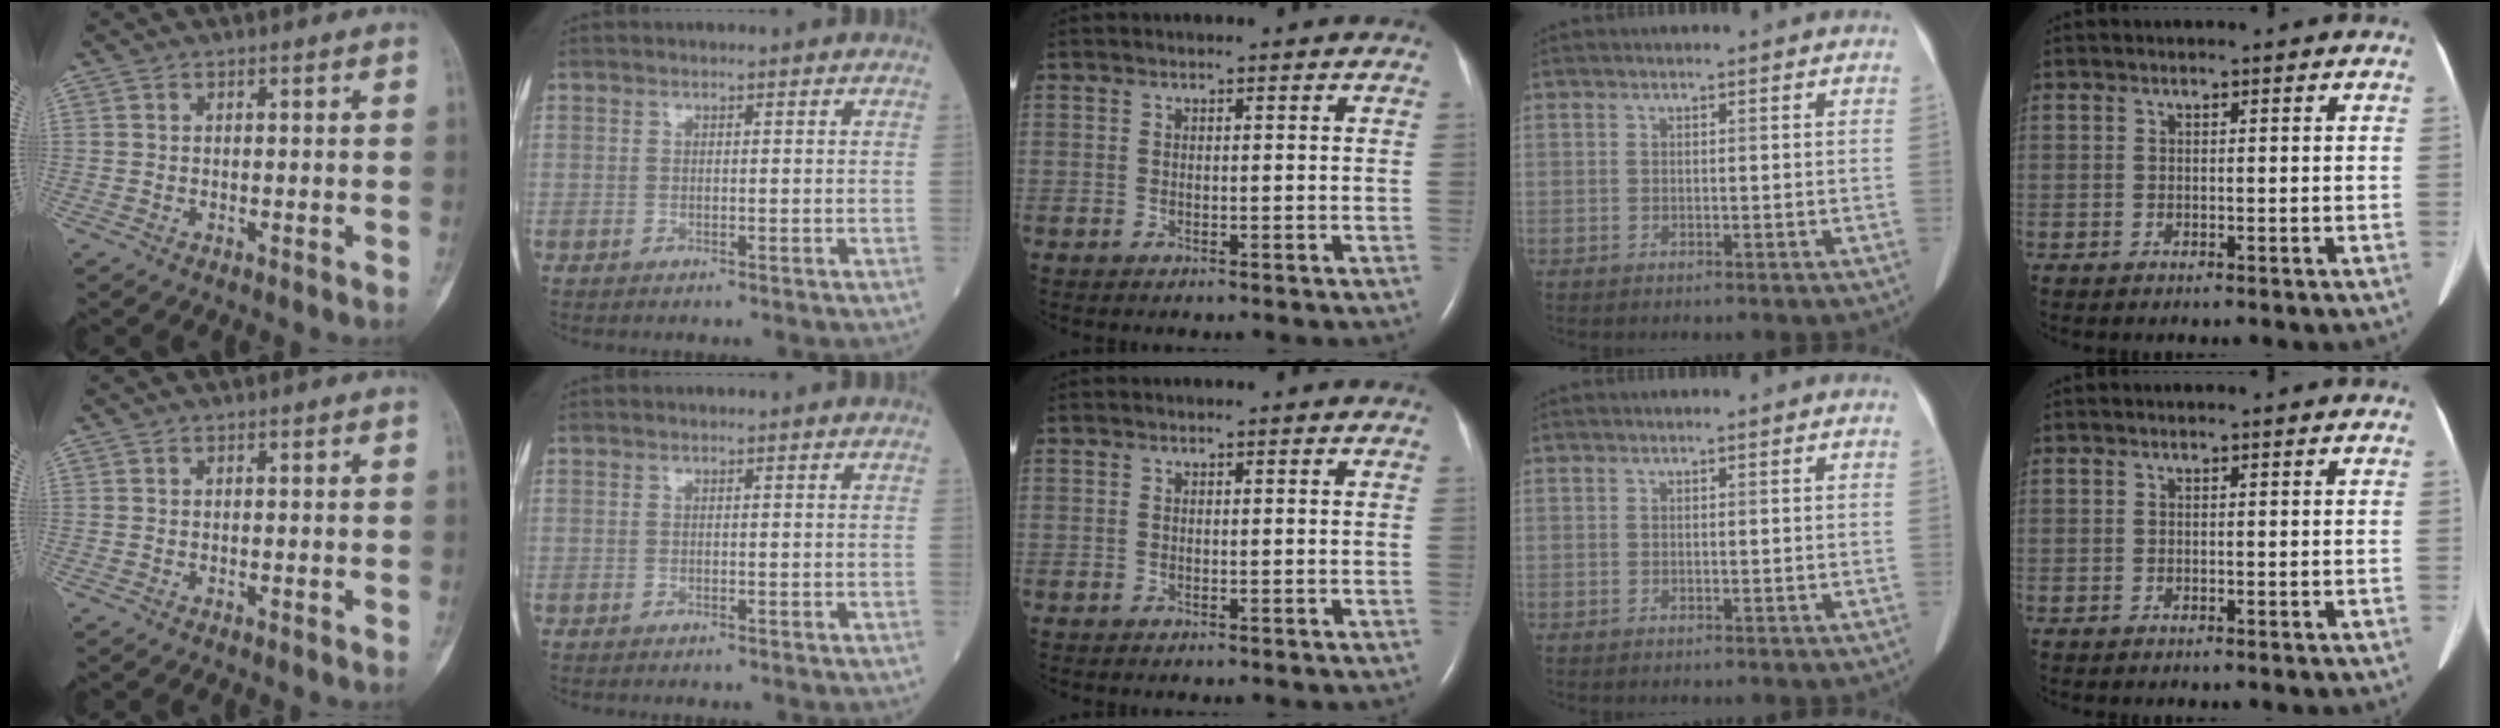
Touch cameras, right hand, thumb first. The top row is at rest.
{}